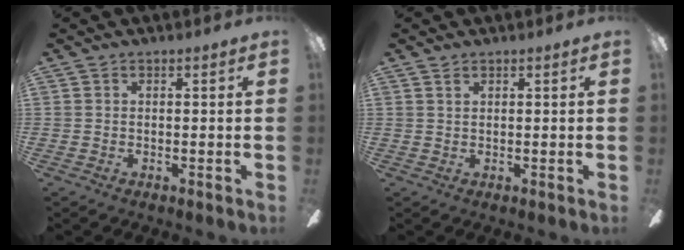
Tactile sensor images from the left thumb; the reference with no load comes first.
{"total": 0.9, "force": [0.7, 0.4, 0.4], "torque": [-0.010, 0.001, 0.013]}